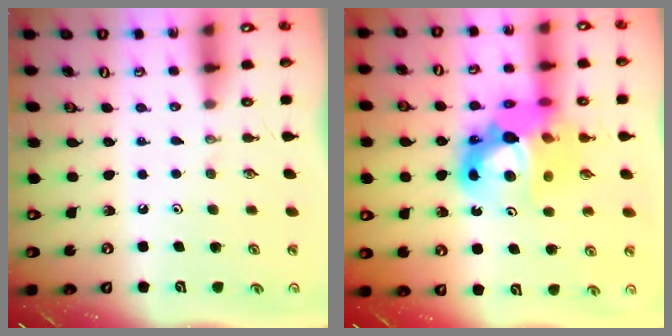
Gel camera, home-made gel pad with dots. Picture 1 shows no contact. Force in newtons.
{"total": 17.8, "press": 17.5, "slide": 3.1}